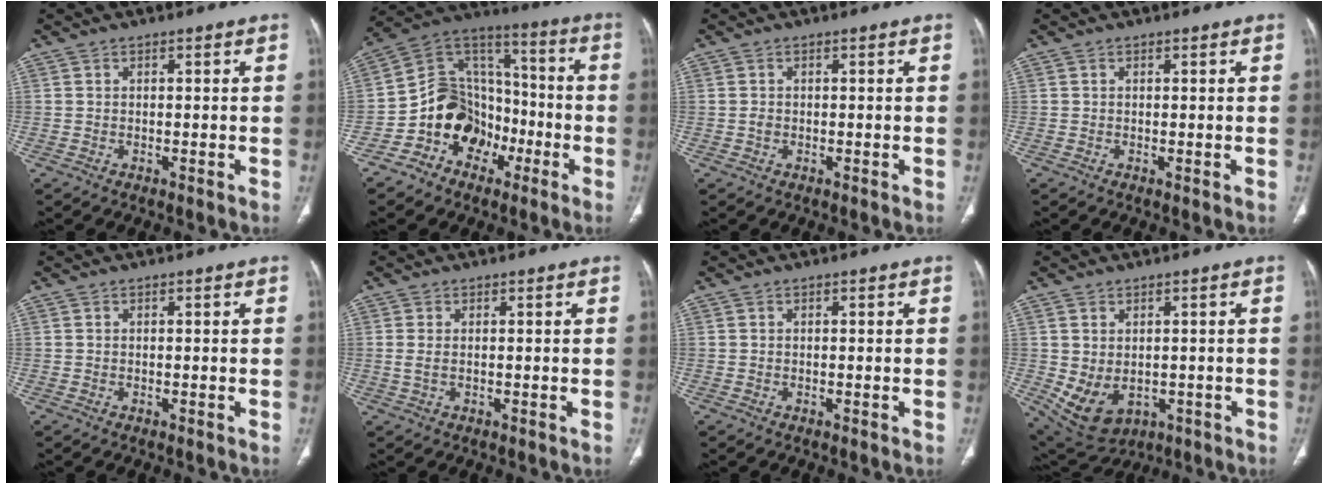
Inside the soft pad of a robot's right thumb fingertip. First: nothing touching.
{"total": 15.6, "force": [-6.5, 12.2, 7.3], "torque": [-0.075, 0.089, -0.120]}
{"total": 0.9, "force": [-0.1, 0.7, 0.5], "torque": [-0.008, 0.002, -0.002]}
{"total": 0.0}
{"total": 0.0}
{"total": 1.7, "force": [0.1, 0.8, 1.4], "torque": [-0.040, 0.002, 0.007]}
{"total": 0.0}
{"total": 9.3, "force": [-1.6, 6.6, 6.3], "torque": [-0.105, 0.001, 0.003]}